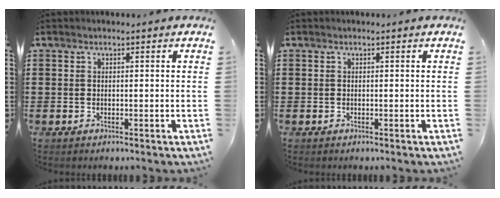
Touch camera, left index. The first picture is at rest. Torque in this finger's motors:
{"motor_torque": [-0.13, 0.13, -0.02, -0.01]}